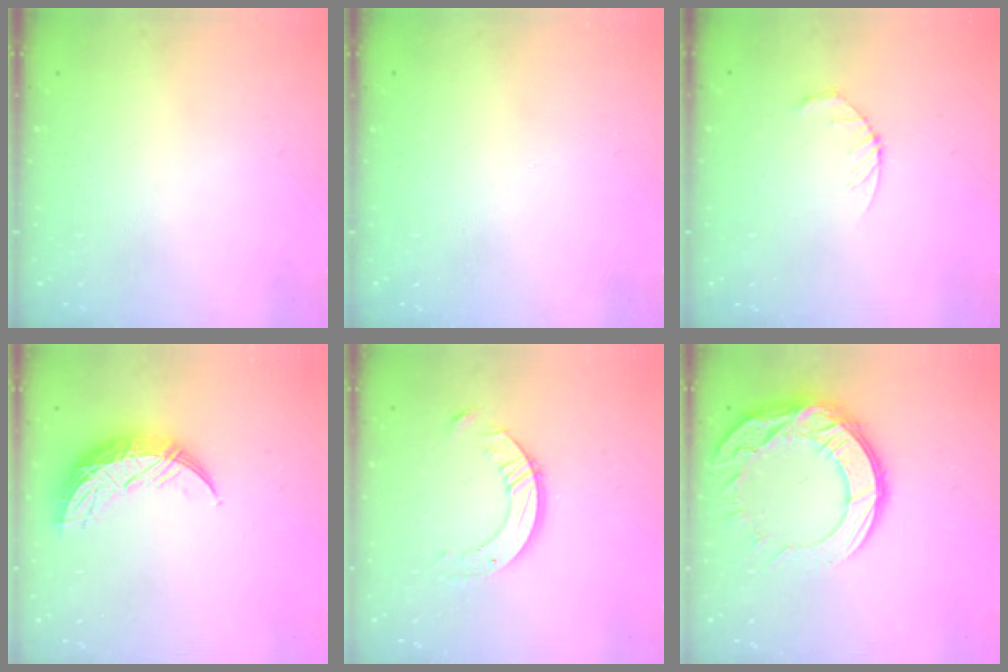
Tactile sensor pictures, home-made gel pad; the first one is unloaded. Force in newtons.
{"total": 0.0}
{"total": 3.4, "press": 3.4, "slide": 0.5}
{"total": 10.5, "press": 10.5, "slide": 0.8}
{"total": 9.2, "press": 9.1, "slide": 0.8}
{"total": 15.6, "press": 15.5, "slide": 1.1}